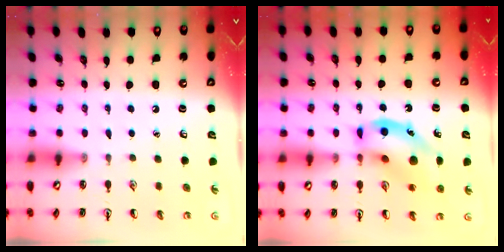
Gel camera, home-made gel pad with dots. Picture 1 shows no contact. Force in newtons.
{"total": 15.9, "press": 15.4, "slide": 3.6}